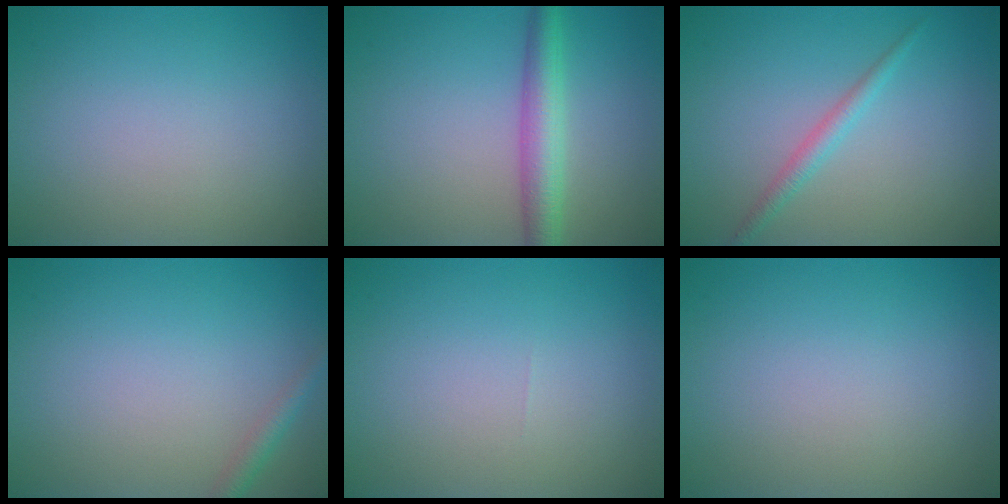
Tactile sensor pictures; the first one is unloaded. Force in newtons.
{"total": 3.9, "press": 3.9, "slide": 0.0}
{"total": 1.6, "press": 1.6, "slide": 0.1}
{"total": 1.4, "press": 1.4, "slide": 0.1}
{"total": 0.0}
{"total": 0.0}